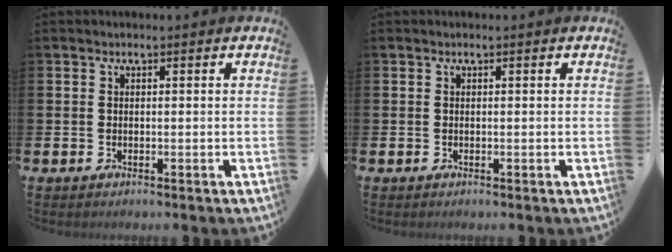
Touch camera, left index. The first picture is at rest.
{"total": 0.0}